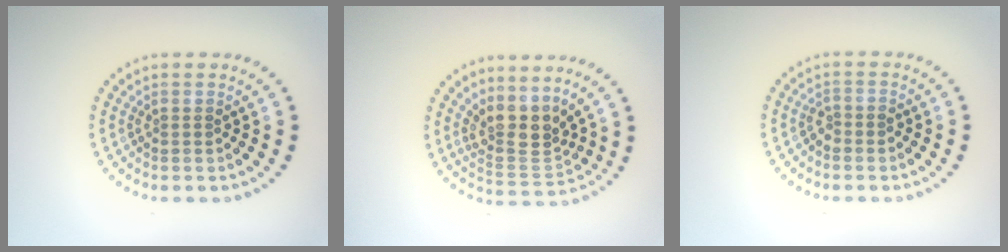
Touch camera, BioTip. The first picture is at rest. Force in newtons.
{"total": 3.8, "press": 2.8, "slide": 2.5}
{"total": 0.9, "press": 0.8, "slide": 0.5}